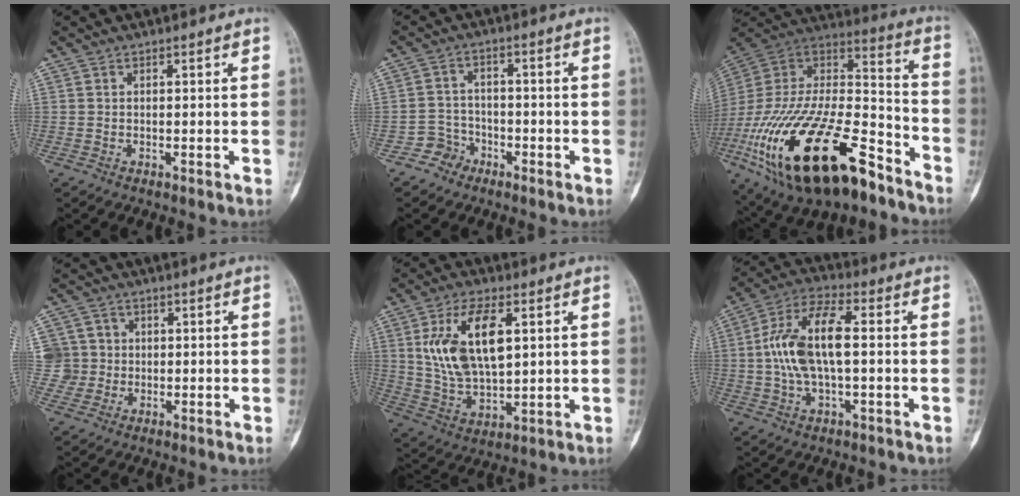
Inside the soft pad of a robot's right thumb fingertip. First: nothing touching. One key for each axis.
{"total": 4.3, "fx": -2.8, "fy": 3.3, "fz": -0.2, "tx": 0.033, "ty": 0.027, "tz": -0.055}
{"total": 36.7, "fx": -19.0, "fy": 16.2, "fz": 27.0, "tx": -0.548, "ty": 0.023, "tz": -0.322}
{"total": 5.4, "fx": 0.4, "fy": 5.4, "fz": 0.1, "tx": 0.031, "ty": 0.011, "tz": 0.004}
{"total": 15.1, "fx": 4.0, "fy": 7.4, "fz": 12.5, "tx": -0.232, "ty": -0.012, "tz": 0.085}
{"total": 13.4, "fx": 0.3, "fy": 5.6, "fz": 12.2, "tx": -0.249, "ty": 0.031, "tz": 0.002}